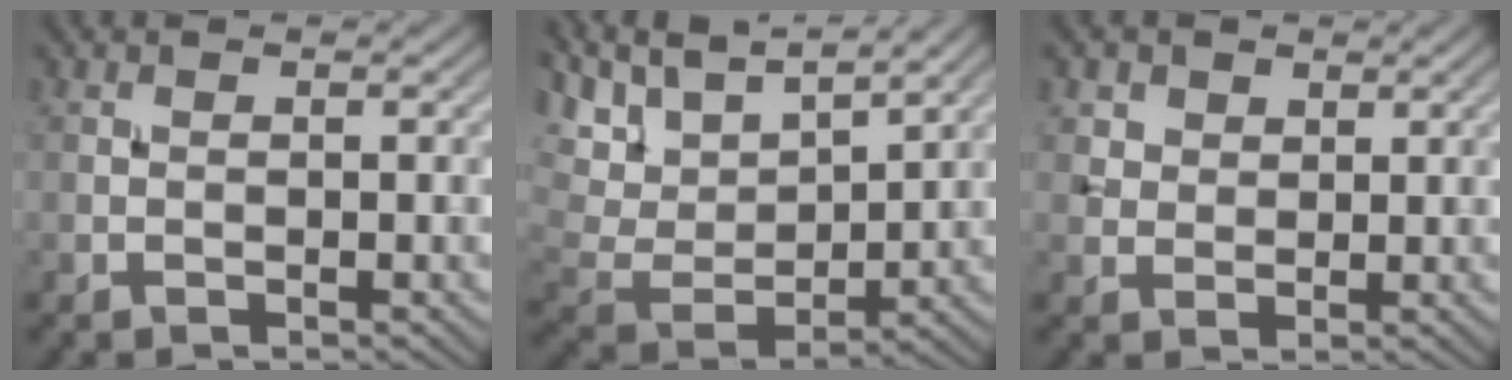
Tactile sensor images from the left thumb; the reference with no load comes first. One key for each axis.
{"total": 10.8, "fx": 7.7, "fy": 3.5, "fz": 6.8, "tx": -0.168, "ty": 0.002, "tz": 0.134}
{"total": 3.4, "fx": 2.0, "fy": 2.5, "fz": 1.1, "tx": -0.035, "ty": -0.009, "tz": 0.047}